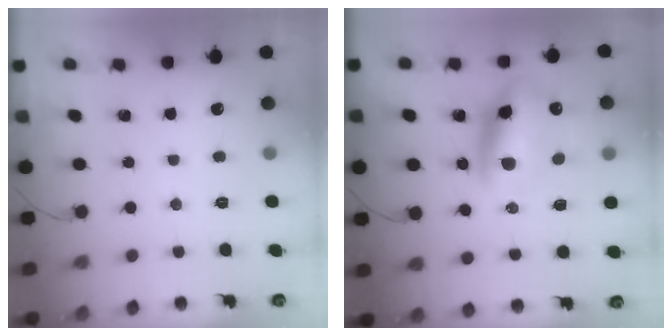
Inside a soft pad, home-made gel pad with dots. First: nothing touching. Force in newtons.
{"total": 13.8, "press": 13.2, "slide": 3.9}